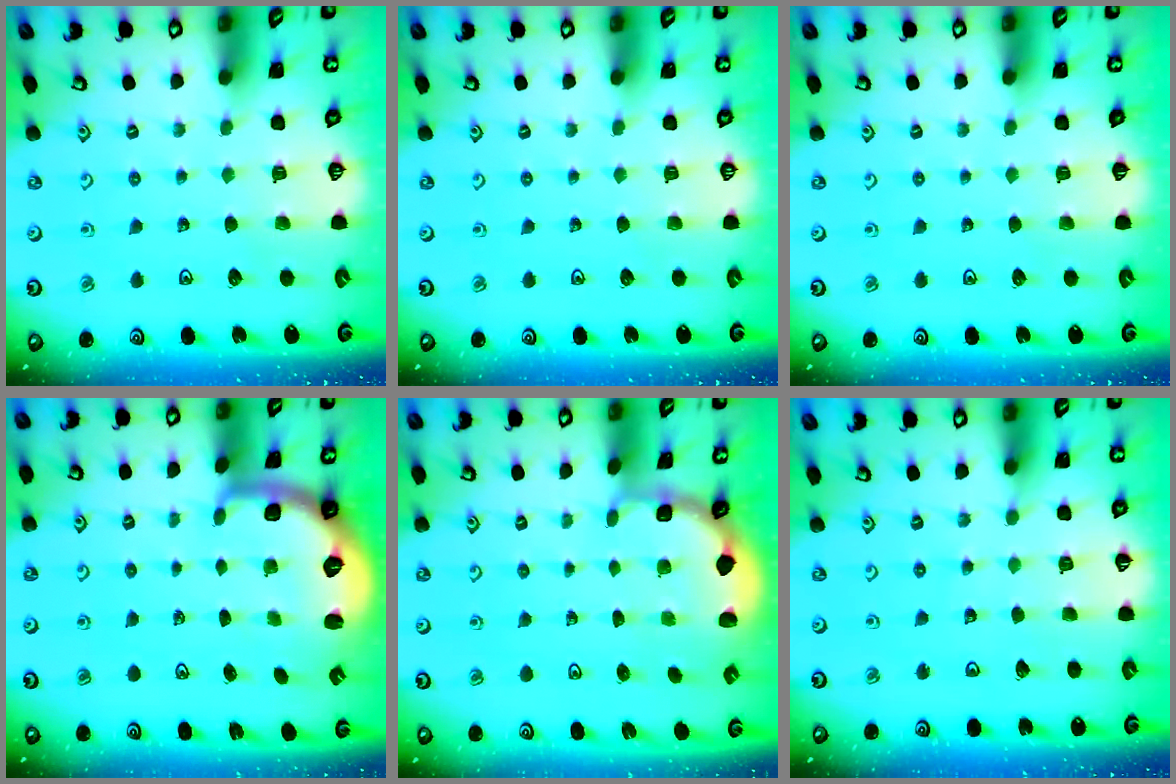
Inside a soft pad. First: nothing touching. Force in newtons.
{"total": 0.0}
{"total": 0.0}
{"total": 1.8, "press": 1.8, "slide": 0.5}
{"total": 1.9, "press": 1.7, "slide": 0.8}
{"total": 3.6, "press": 3.6, "slide": 0.4}